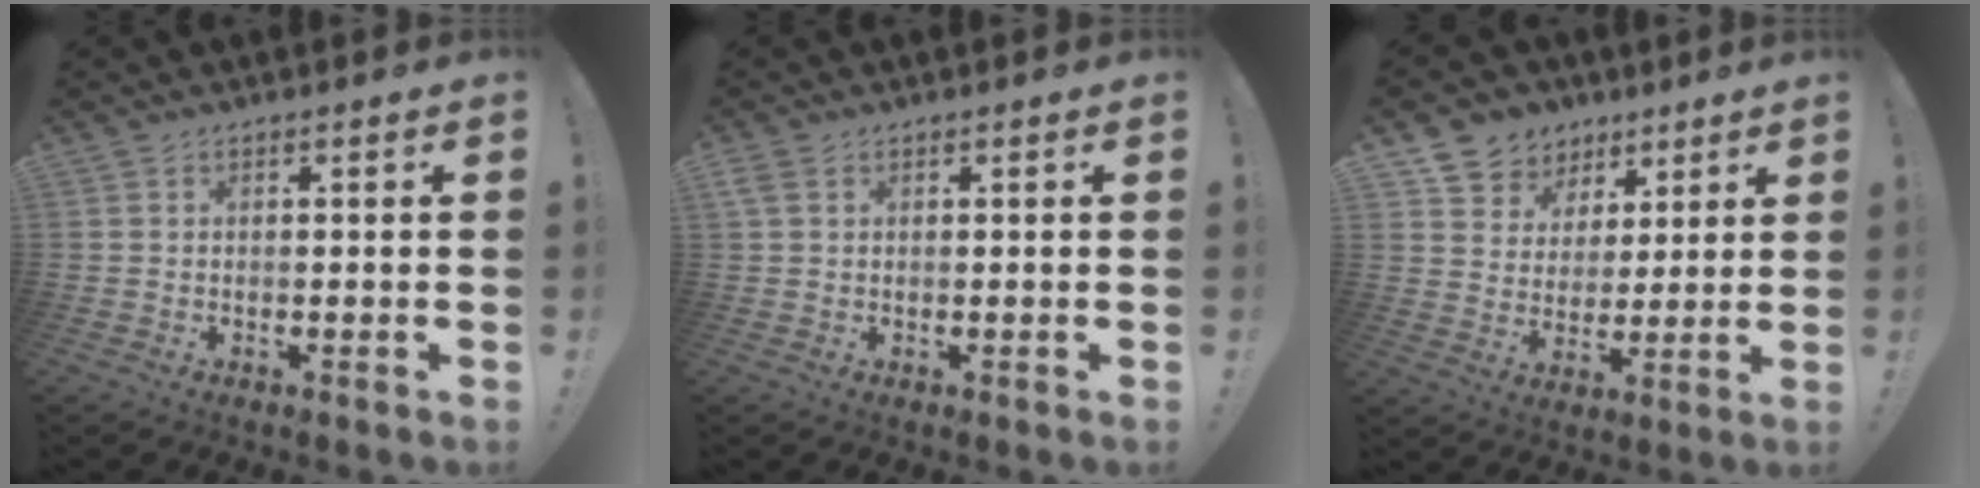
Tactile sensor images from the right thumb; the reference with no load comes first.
{"total": 2.2, "force": [0.9, 1.5, 1.3], "torque": [-0.029, 0.006, 0.019]}
{"total": 9.1, "force": [5.2, 7.4, 1.3], "torque": [-0.025, -0.038, 0.107]}